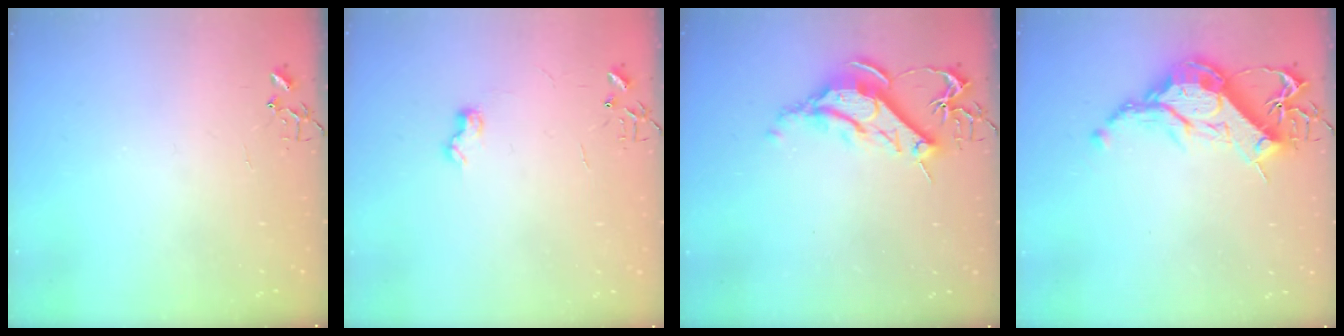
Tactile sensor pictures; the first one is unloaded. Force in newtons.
{"total": 6.3, "press": 6.3, "slide": 0.8}
{"total": 11.9, "press": 11.9, "slide": 0.2}
{"total": 15.4, "press": 15.3, "slide": 1.3}